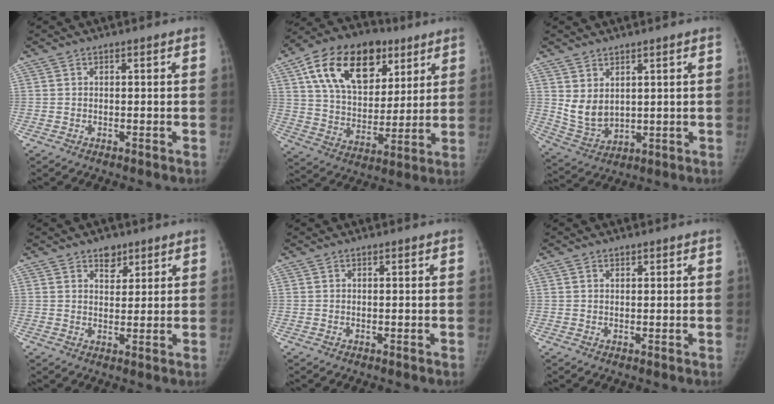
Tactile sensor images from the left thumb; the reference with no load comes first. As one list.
[{"total": 23.0, "force": [10.5, 14.5, 14.4], "torque": [-0.212, -0.012, 0.174]}, {"total": 6.7, "force": [2.5, 4.5, 4.3], "torque": [-0.063, -0.025, 0.067]}, {"total": 3.9, "force": [2.6, 2.5, 1.5], "torque": [0.003, -0.017, 0.040]}, {"total": 0.0}, {"total": 0.9, "force": [0.5, 0.7, 0.3], "torque": [-0.001, -0.003, 0.006]}]